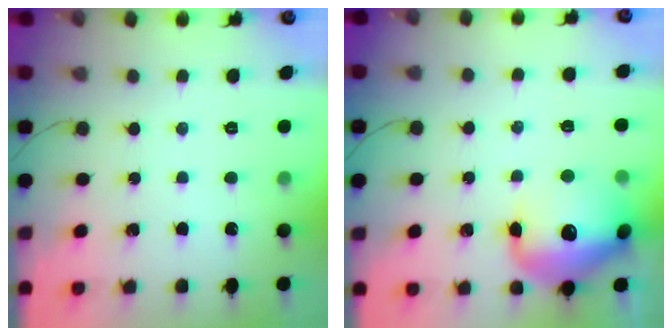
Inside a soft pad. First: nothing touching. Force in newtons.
{"total": 16.3, "press": 15.8, "slide": 3.8}